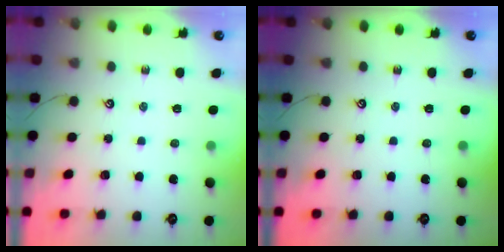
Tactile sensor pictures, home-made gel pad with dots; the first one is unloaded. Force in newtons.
{"total": 0.0}